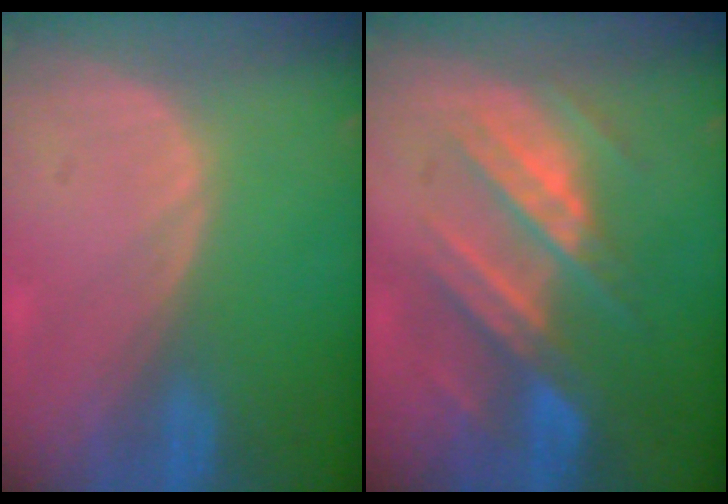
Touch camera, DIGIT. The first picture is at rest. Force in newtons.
{"total": 8.7, "press": 8.0, "slide": 3.3}